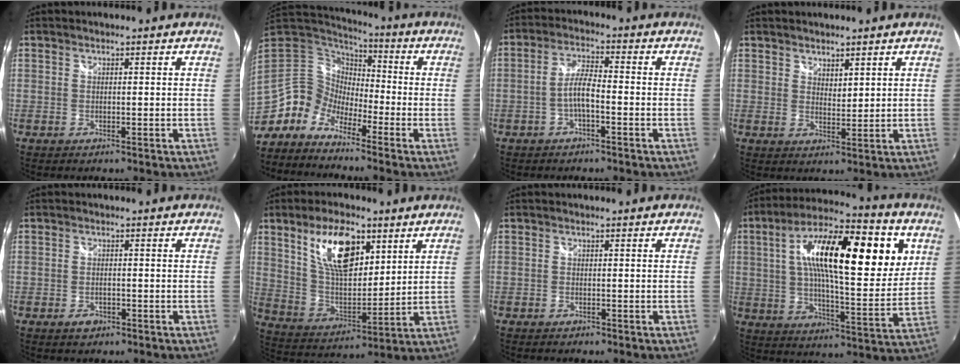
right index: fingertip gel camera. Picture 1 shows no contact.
{"total": 8.1, "force": [-3.8, 6.6, 2.9], "torque": [-0.046, 0.031, -0.100]}
{"total": 4.4, "force": [-1.9, 1.0, 3.9], "torque": [-0.080, 0.011, -0.037]}
{"total": 2.6, "force": [2.0, 1.3, 1.0], "torque": [-0.011, -0.002, 0.035]}
{"total": 2.2, "force": [-1.3, 1.3, 1.1], "torque": [-0.021, -0.002, -0.020]}
{"total": 15.7, "force": [7.9, 7.3, 11.5], "torque": [-0.204, 0.010, 0.154]}
{"total": 1.0, "force": [-0.9, 0.5, 0.1], "torque": [-0.005, 0.000, -0.015]}
{"total": 24.8, "force": [7.7, 8.2, 22.1], "torque": [-0.374, 0.027, 0.107]}